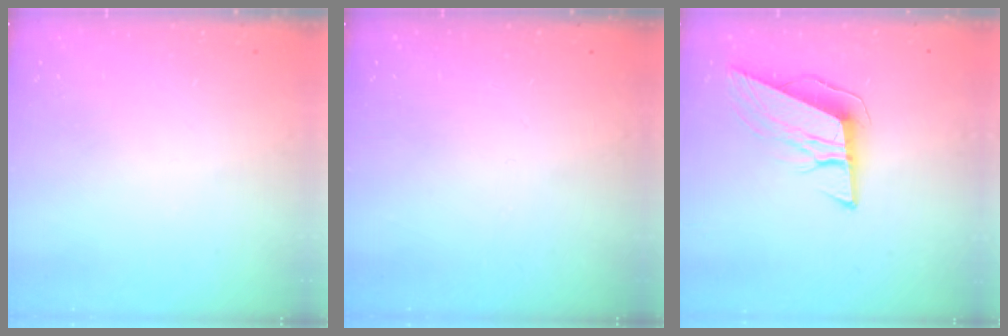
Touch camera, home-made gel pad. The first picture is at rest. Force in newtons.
{"total": 0.0}
{"total": 10.7, "press": 10.3, "slide": 2.6}